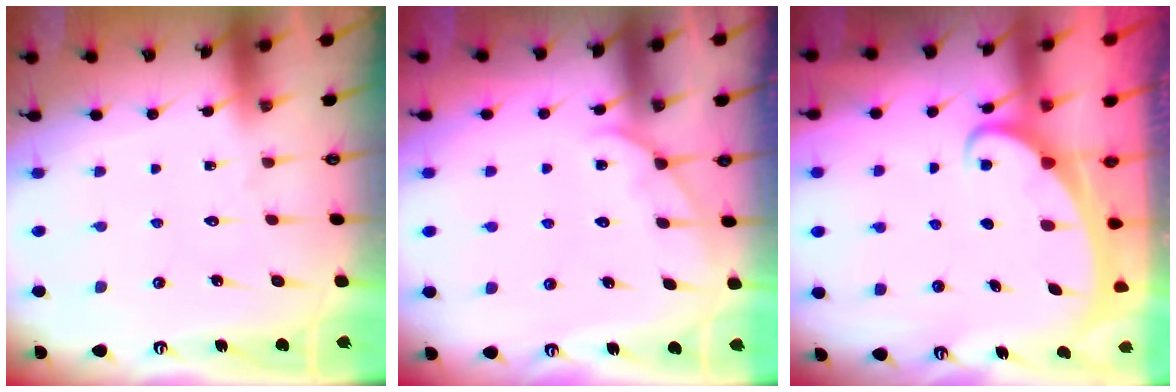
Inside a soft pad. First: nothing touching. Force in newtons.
{"total": 3.2, "press": 3.2, "slide": 0.2}
{"total": 2.0, "press": 2.0, "slide": 0.3}